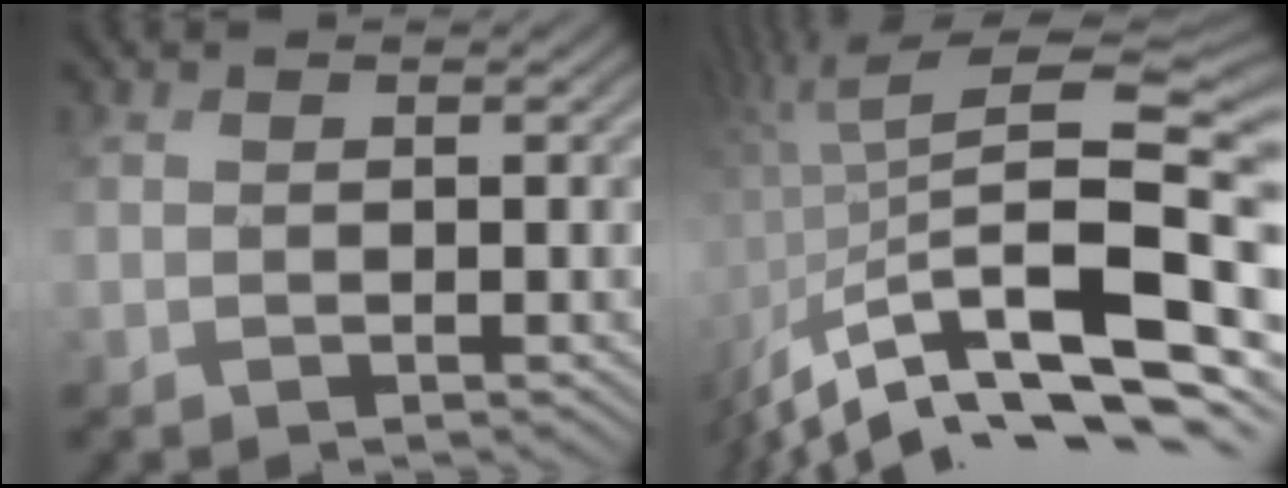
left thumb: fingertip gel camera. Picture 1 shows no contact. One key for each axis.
{"total": 15.7, "fx": -3.7, "fy": 6.0, "fz": 14.0, "tx": -0.271, "ty": 0.006, "tz": -0.044}